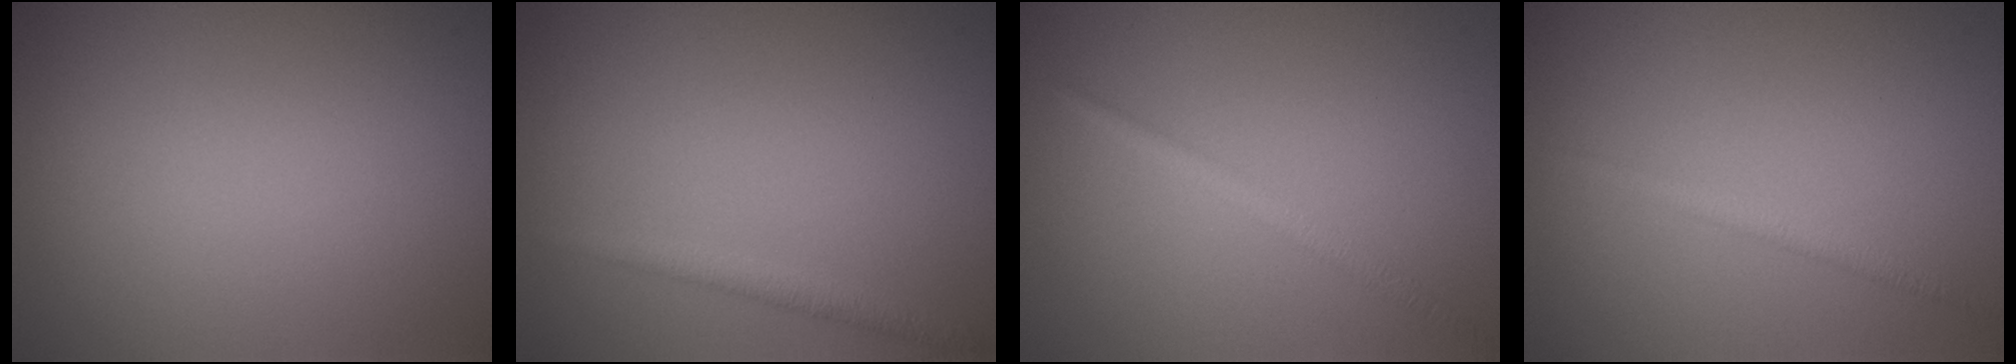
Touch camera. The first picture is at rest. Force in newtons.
{"total": 1.6, "press": 1.6, "slide": 0.0}
{"total": 1.5, "press": 1.5, "slide": 0.1}
{"total": 1.3, "press": 1.3, "slide": 0.1}